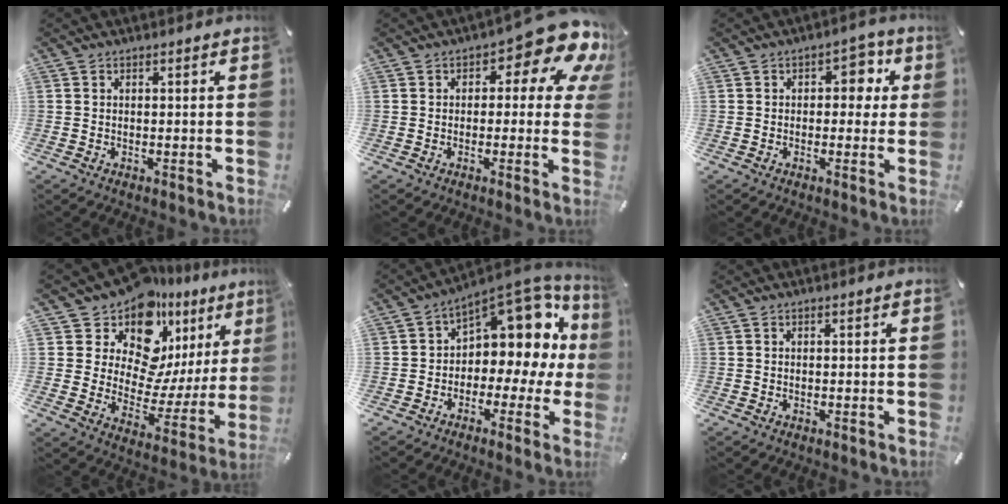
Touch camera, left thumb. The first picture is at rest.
{"total": 11.9, "force": [6.0, 5.3, 8.8], "torque": [-0.112, -0.044, 0.100]}
{"total": 5.5, "force": [0.8, 3.9, 3.8], "torque": [-0.032, -0.004, 0.000]}
{"total": 15.0, "force": [11.2, 8.3, 5.5], "torque": [-0.093, -0.124, 0.191]}
{"total": 12.3, "force": [5.4, 7.4, 8.2], "torque": [-0.115, -0.052, 0.090]}
{"total": 0.0}